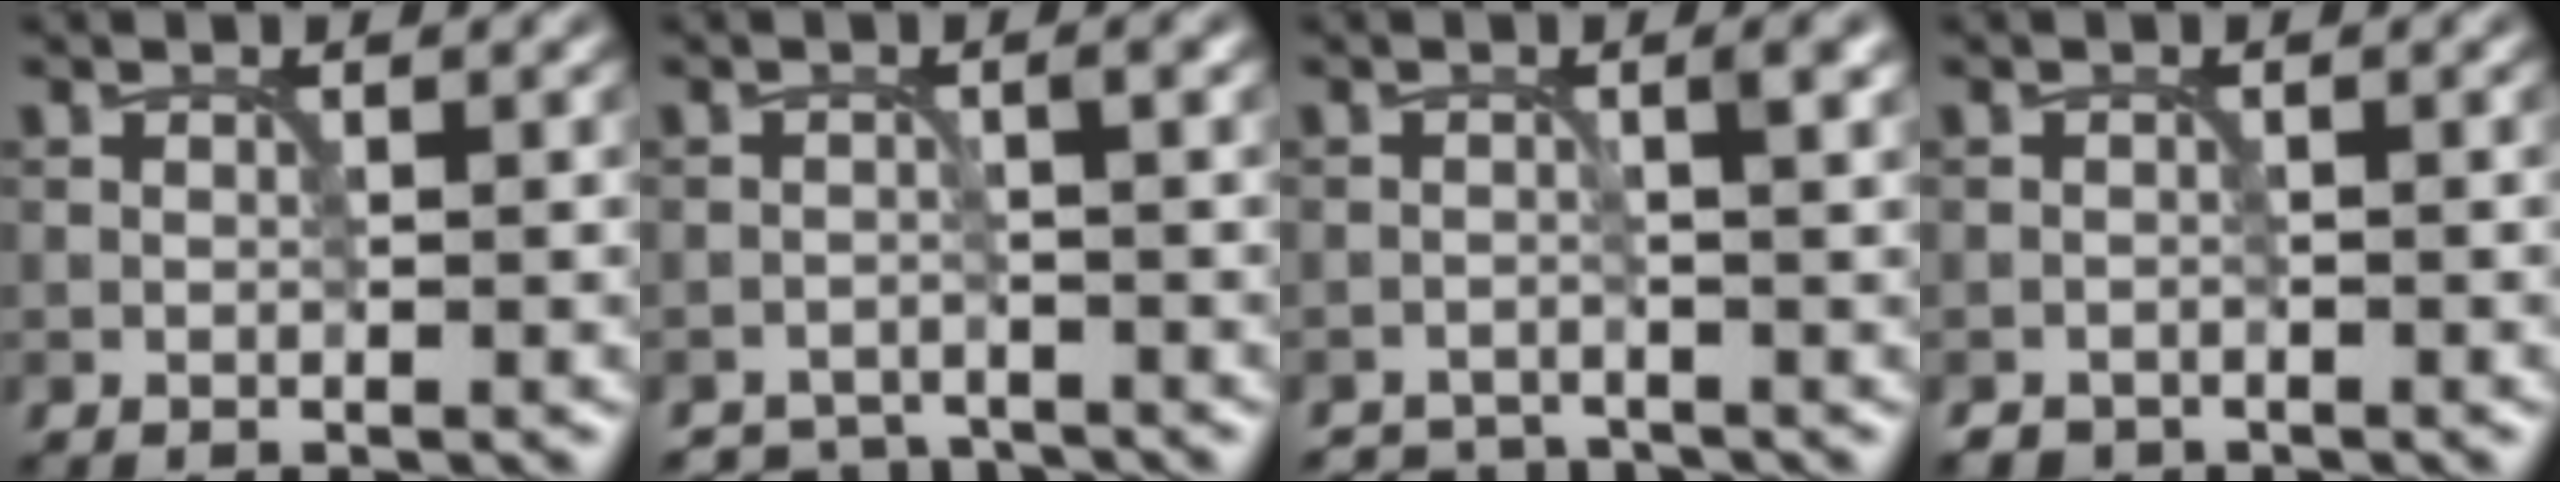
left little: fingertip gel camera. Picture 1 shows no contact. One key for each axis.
{"total": 3.0, "fx": -2.9, "fy": 0.5, "fz": 0.4, "tx": -0.002, "ty": -0.005, "tz": -0.051}
{"total": 2.6, "fx": -2.2, "fy": 0.6, "fz": 1.2, "tx": -0.011, "ty": -0.003, "tz": -0.042}
{"total": 1.2, "fx": -1.1, "fy": 0.5, "fz": -0.1, "tx": 0.005, "ty": -0.004, "tz": -0.020}